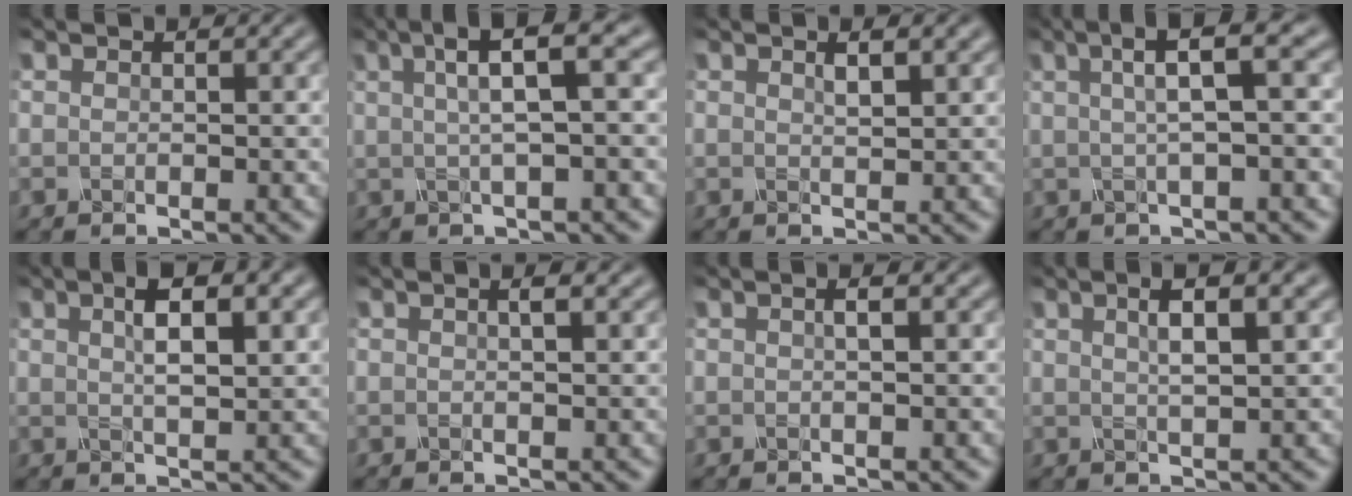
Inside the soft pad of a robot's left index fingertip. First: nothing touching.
{"total": 5.6, "force": [1.6, 1.0, 5.2], "torque": [-0.077, 0.017, 0.029]}
{"total": 2.6, "force": [1.2, 0.8, 2.1], "torque": [-0.016, 0.007, 0.010]}
{"total": 4.7, "force": [1.1, 0.8, 4.5], "torque": [-0.073, 0.014, 0.023]}
{"total": 4.2, "force": [1.2, 1.2, 3.8], "torque": [-0.069, 0.006, 0.027]}
{"total": 2.5, "force": [1.1, 1.1, 1.9], "torque": [-0.009, 0.013, -0.007]}
{"total": 2.0, "force": [0.6, 0.8, 1.8], "torque": [-0.010, 0.008, -0.006]}
{"total": 3.9, "force": [1.3, 0.7, 3.6], "torque": [-0.060, 0.008, 0.027]}